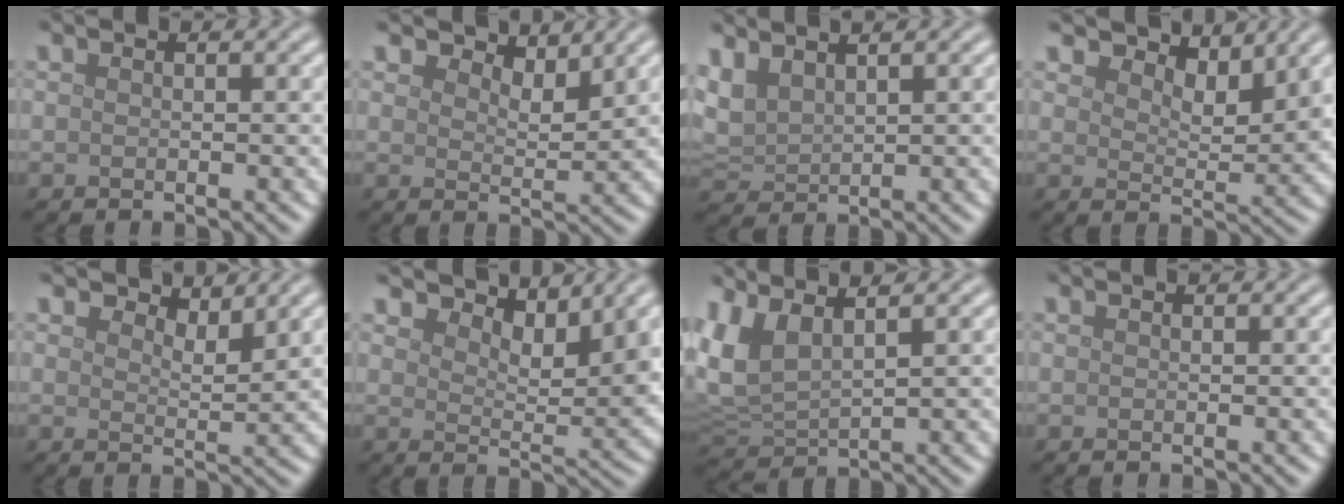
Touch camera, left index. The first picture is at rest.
{"total": 3.1, "force": [2.8, 0.8, 0.9], "torque": [-0.018, -0.001, 0.041]}
{"total": 3.2, "force": [2.1, 1.6, 1.8], "torque": [-0.051, 0.008, 0.048]}
{"total": 4.7, "force": [4.1, 1.5, 1.7], "torque": [-0.033, -0.001, 0.061]}
{"total": 2.6, "force": [2.4, 0.6, 0.9], "torque": [-0.013, -0.003, 0.034]}
{"total": 5.1, "force": [4.4, 1.5, 2.2], "torque": [-0.040, -0.004, 0.069]}
{"total": 4.8, "force": [2.4, 2.1, 3.6], "torque": [-0.095, 0.005, 0.050]}
{"total": 0.0}